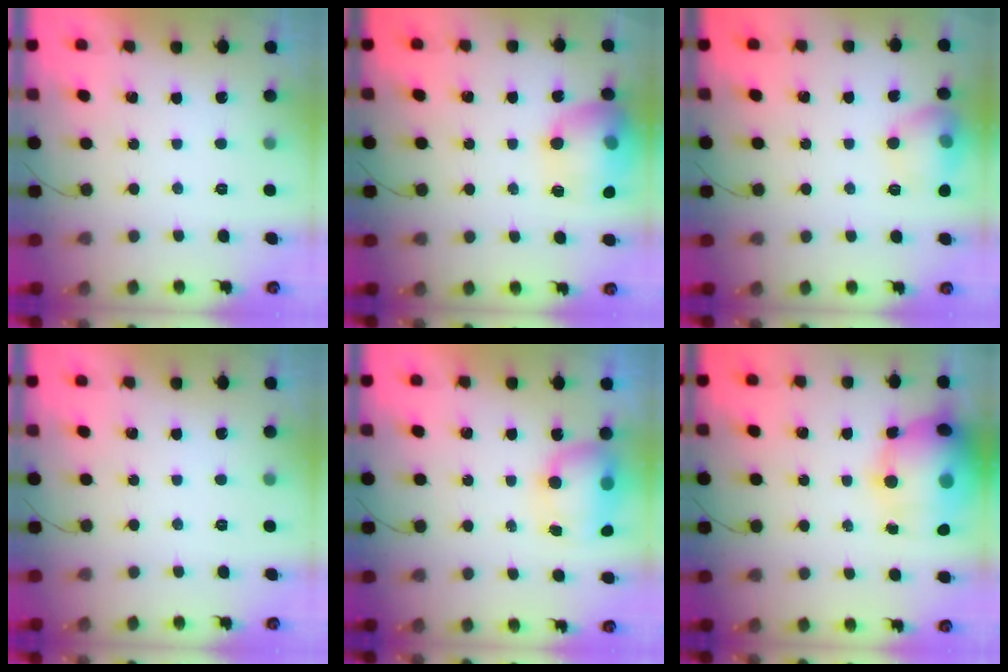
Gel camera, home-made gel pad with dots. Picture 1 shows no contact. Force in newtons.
{"total": 16.8, "press": 16.7, "slide": 1.6}
{"total": 10.9, "press": 10.8, "slide": 0.8}
{"total": 0.0}
{"total": 7.6, "press": 7.5, "slide": 1.0}
{"total": 20.8, "press": 20.4, "slide": 4.1}